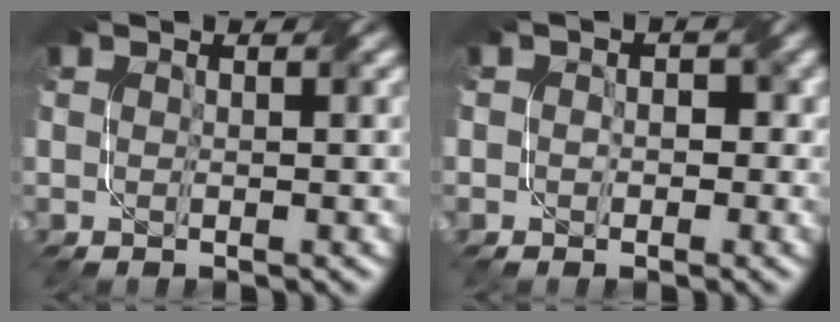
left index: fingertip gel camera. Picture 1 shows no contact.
{"total": 2.1, "force": [0.1, 1.8, 1.2], "torque": [-0.004, 0.003, -0.005]}